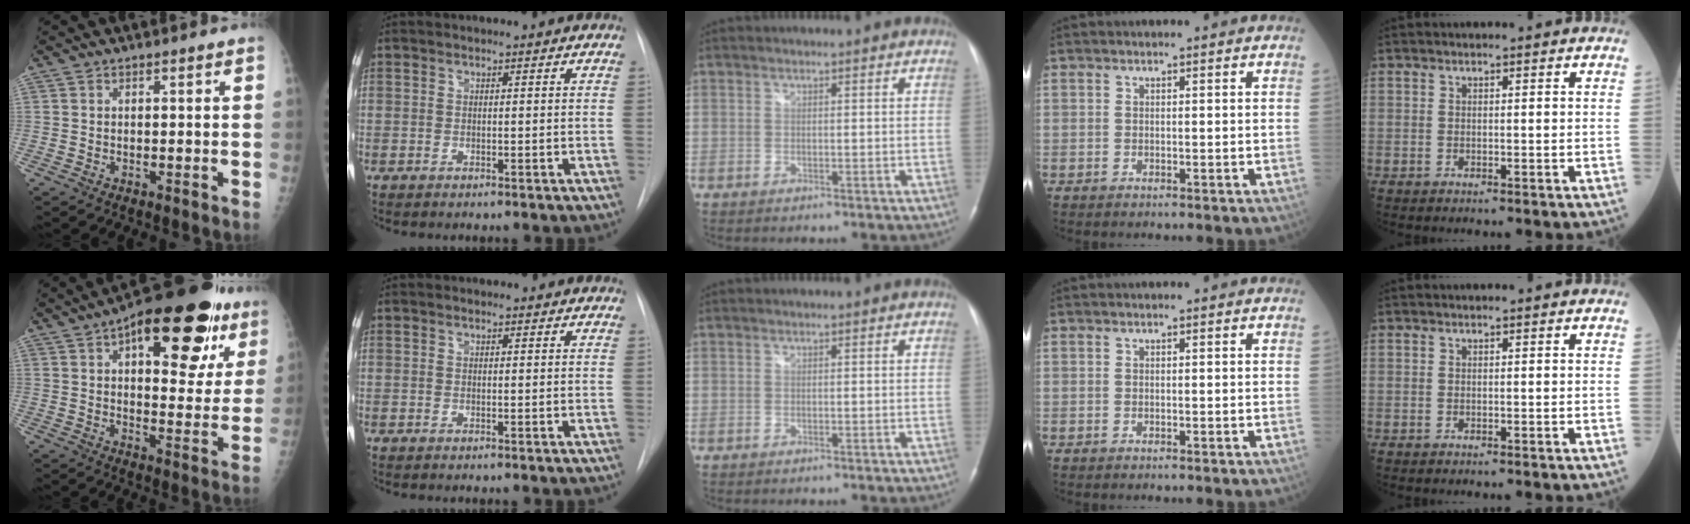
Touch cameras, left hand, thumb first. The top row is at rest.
{"thumb": {"total": 24.6, "force": [11.6, 10.6, 18.8], "torque": [-0.225, -0.008, 0.160]}, "index": {"total": 1.4, "force": [1.1, 0.8, 0.2], "torque": [-0.002, 0.003, 0.004]}}